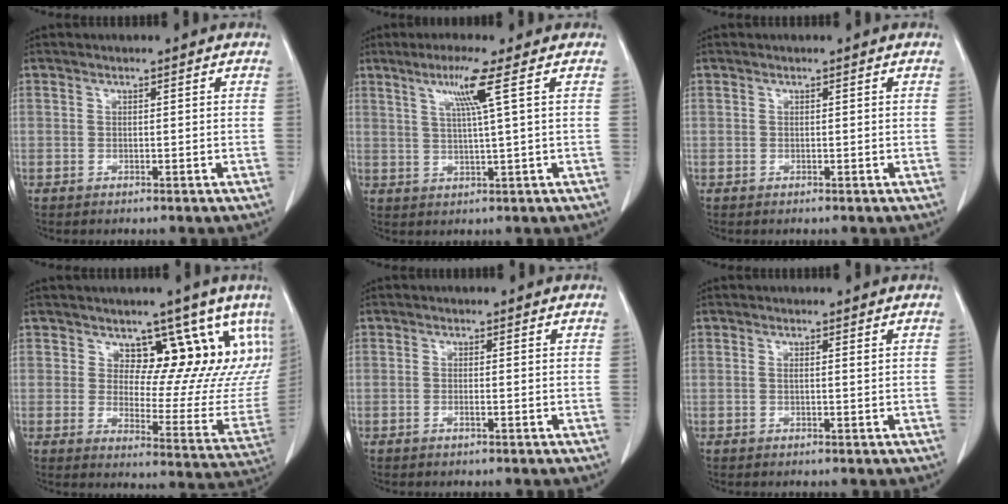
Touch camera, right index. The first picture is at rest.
{"total": 5.6, "force": [2.5, -1.5, 4.8], "torque": [-0.095, -0.003, 0.051]}
{"total": 0.0}
{"total": 13.9, "force": [9.5, 7.0, 7.4], "torque": [-0.065, -0.017, 0.111]}
{"total": 0.6, "force": [-0.2, 0.0, 0.5], "torque": [-0.011, -0.001, -0.004]}
{"total": 0.6, "force": [0.3, 0.0, 0.5], "torque": [-0.013, -0.001, 0.006]}